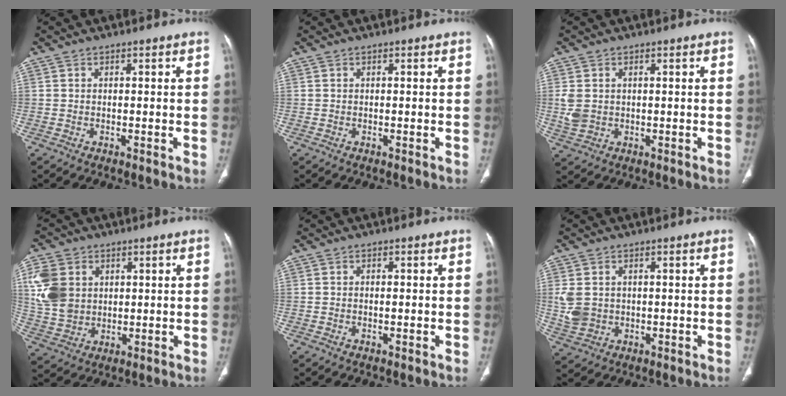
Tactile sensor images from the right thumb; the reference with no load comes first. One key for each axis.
{"total": 0.0}
{"total": 4.1, "fx": 0.3, "fy": 3.2, "fz": 2.6, "tx": -0.060, "ty": 0.002, "tz": 0.014}
{"total": 11.4, "fx": 2.9, "fy": 9.0, "fz": 6.3, "tx": -0.118, "ty": -0.004, "tz": 0.062}
{"total": 0.5, "fx": 0.0, "fy": 0.2, "fz": 0.5, "tx": -0.009, "ty": 0.000, "tz": 0.002}
{"total": 5.7, "fx": 0.5, "fy": 4.6, "fz": 3.3, "tx": -0.069, "ty": 0.000, "tz": 0.021}